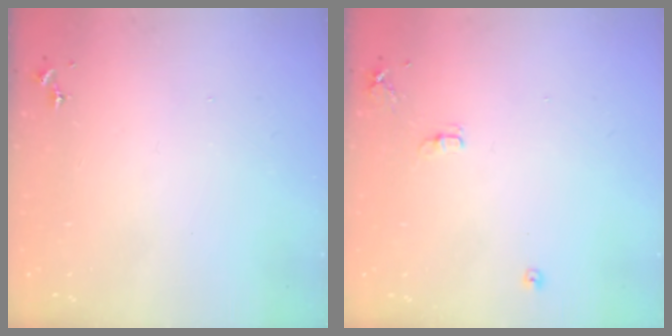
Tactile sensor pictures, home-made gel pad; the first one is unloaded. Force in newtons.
{"total": 7.2, "press": 7.2, "slide": 0.8}